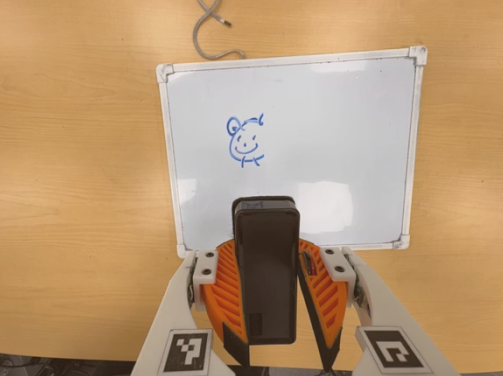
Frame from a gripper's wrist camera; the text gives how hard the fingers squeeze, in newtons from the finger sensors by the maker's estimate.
{"total": 11.4, "left": 9.9, "right": 12.9}